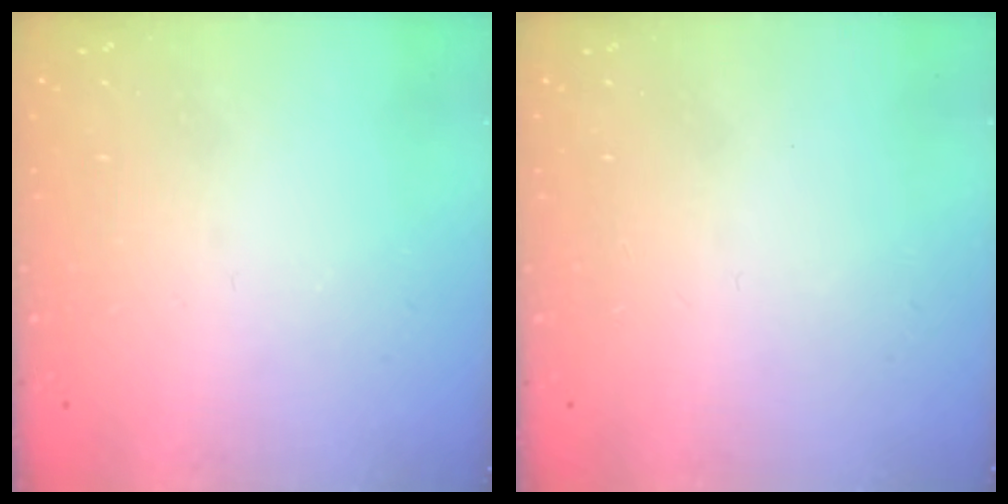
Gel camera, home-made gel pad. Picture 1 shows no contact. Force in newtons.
{"total": 1.7, "press": 1.6, "slide": 0.1}